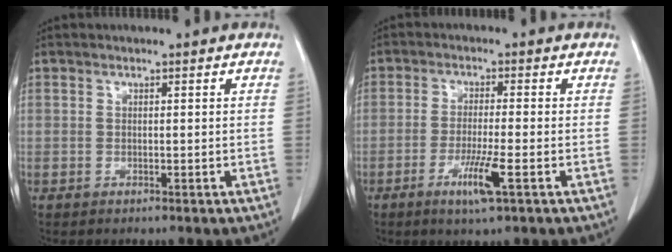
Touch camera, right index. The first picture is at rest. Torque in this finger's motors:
{"motor_torque": [0.65, -0.41, 0.05, 0.08]}